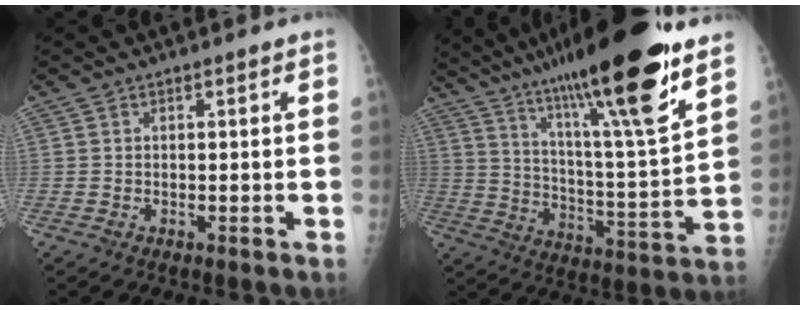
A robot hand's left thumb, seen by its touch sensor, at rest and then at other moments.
{"total": 25.9, "force": [16.9, 3.1, 19.4], "torque": [-0.301, -0.056, 0.280]}